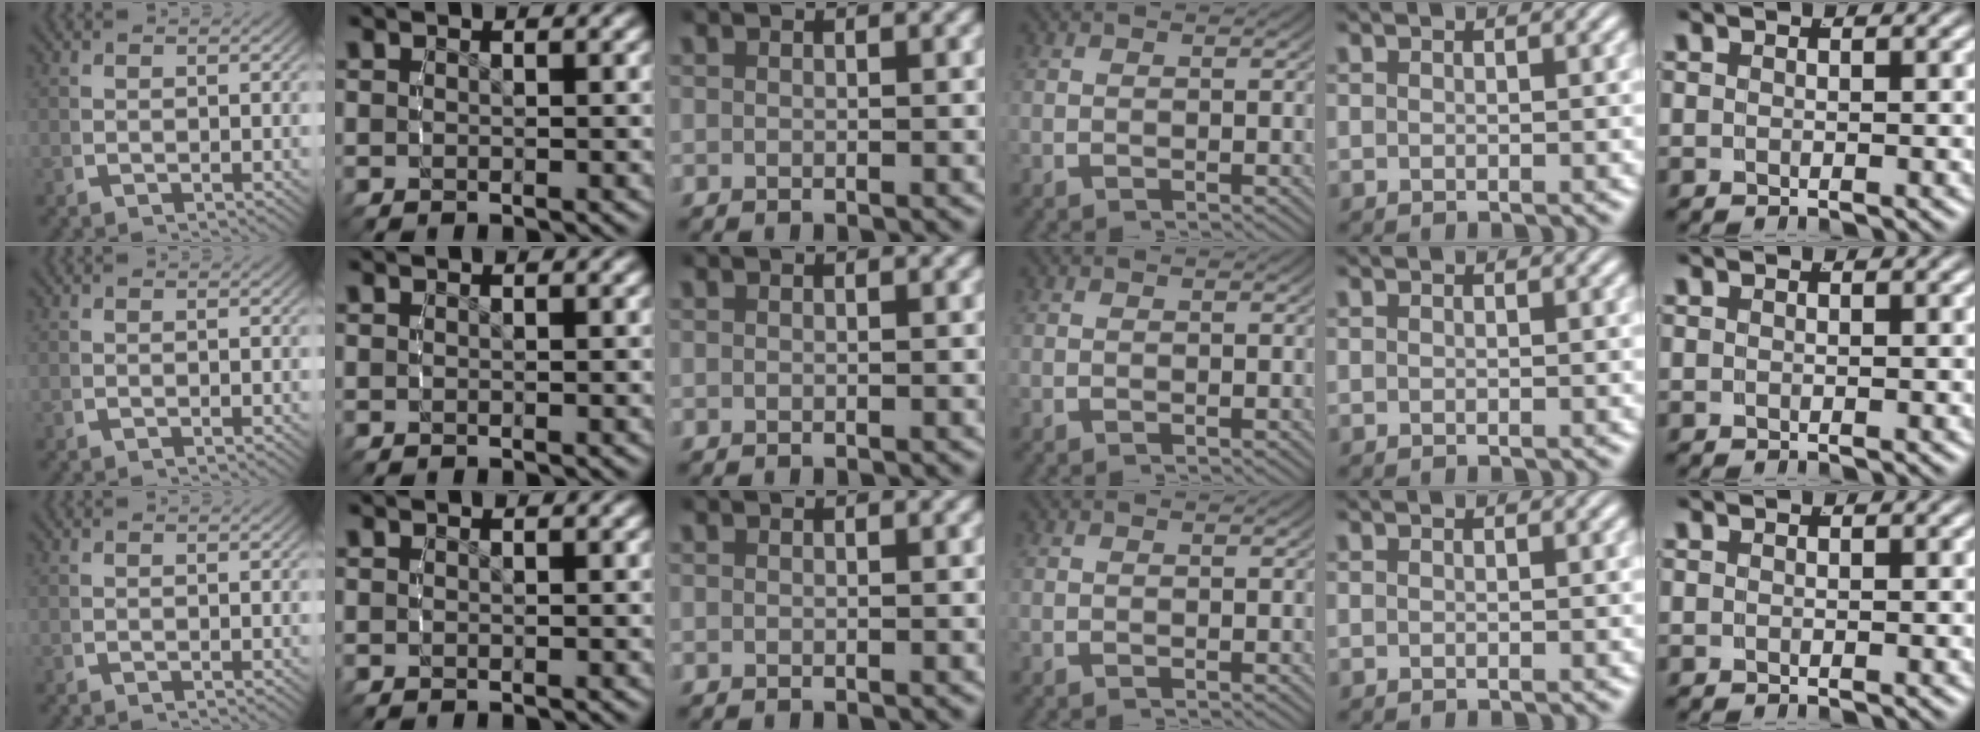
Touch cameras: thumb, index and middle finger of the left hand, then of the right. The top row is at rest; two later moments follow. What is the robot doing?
{"motion": "reach", "object": "jar lid"}